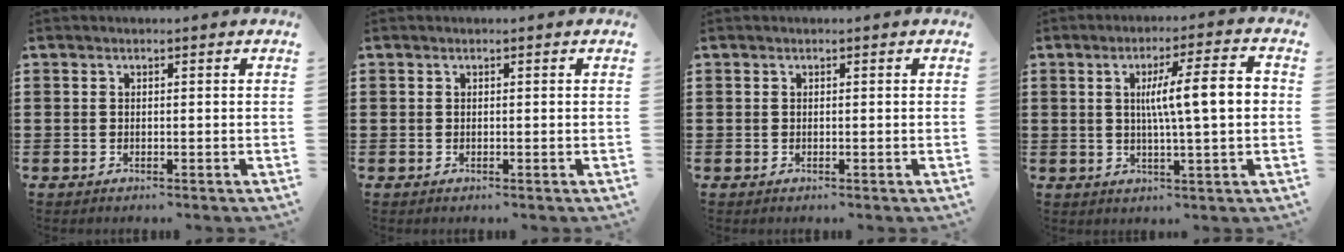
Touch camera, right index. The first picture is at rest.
{"total": 0.0}
{"total": 0.0}
{"total": 9.5, "force": [1.0, 1.2, 9.4], "torque": [-0.163, 0.000, 0.009]}